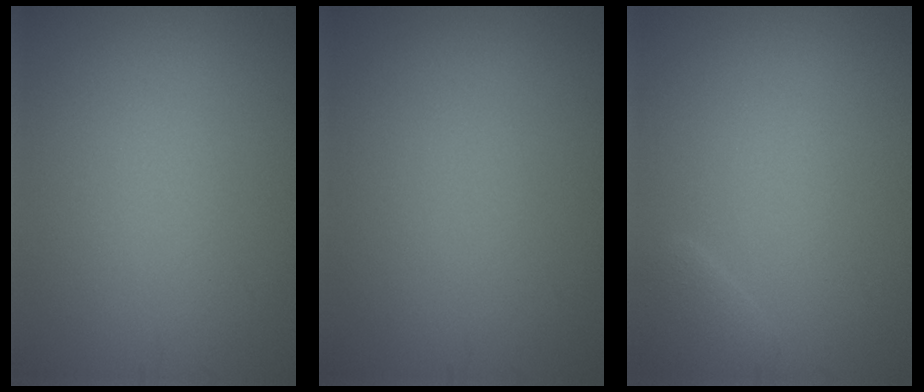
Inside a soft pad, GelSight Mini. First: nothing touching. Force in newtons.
{"total": 0.0}
{"total": 1.3, "press": 1.3, "slide": 0.2}